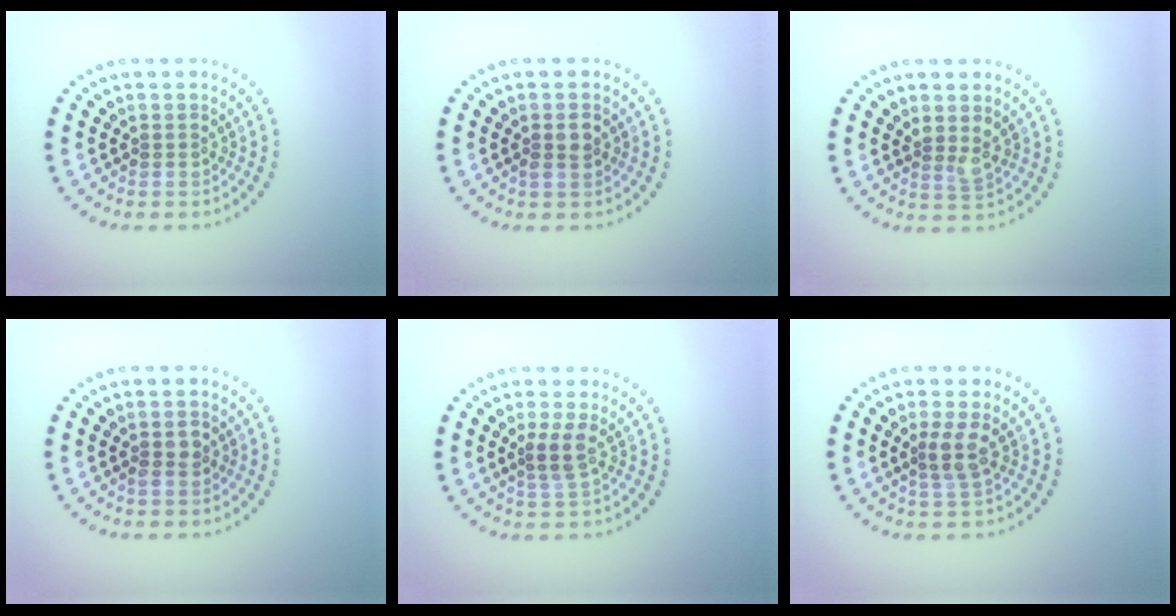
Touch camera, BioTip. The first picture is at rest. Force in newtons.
{"total": 1.3, "press": 1.3, "slide": 0.3}
{"total": 1.7, "press": 1.3, "slide": 1.1}
{"total": 1.3, "press": 1.2, "slide": 0.2}
{"total": 2.0, "press": 1.6, "slide": 1.2}
{"total": 2.2, "press": 1.7, "slide": 1.3}